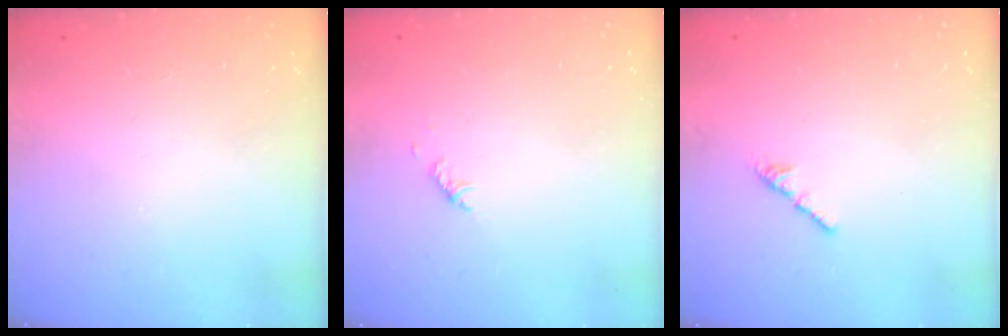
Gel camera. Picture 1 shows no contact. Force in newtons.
{"total": 2.8, "press": 2.7, "slide": 0.6}
{"total": 2.1, "press": 2.0, "slide": 0.7}